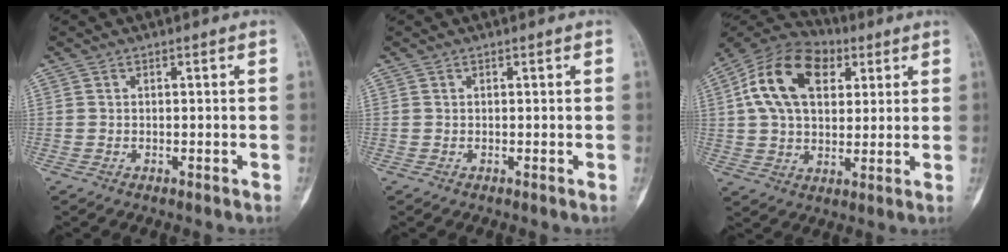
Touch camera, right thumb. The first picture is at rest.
{"total": 0.0}
{"total": 17.7, "force": [5.2, 11.5, 12.3], "torque": [-0.199, 0.012, 0.083]}